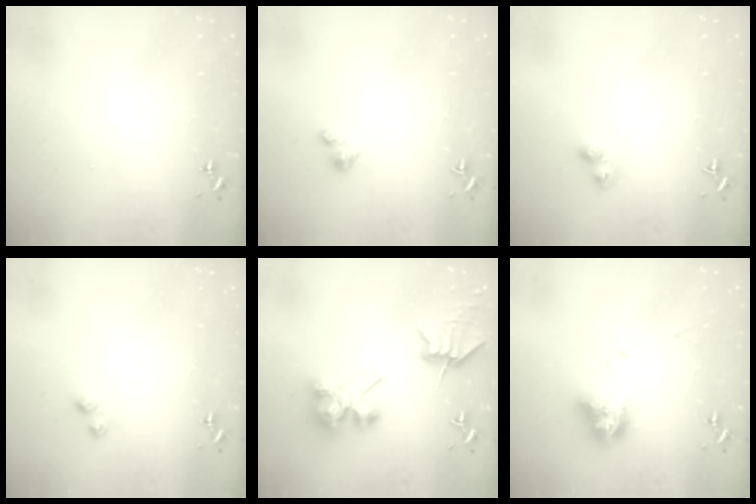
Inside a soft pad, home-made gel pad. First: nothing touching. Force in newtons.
{"total": 3.0, "press": 3.0, "slide": 0.2}
{"total": 5.5, "press": 5.5, "slide": 0.2}
{"total": 3.0, "press": 3.0, "slide": 0.3}
{"total": 9.1, "press": 9.1, "slide": 1.2}
{"total": 9.7, "press": 9.7, "slide": 0.9}